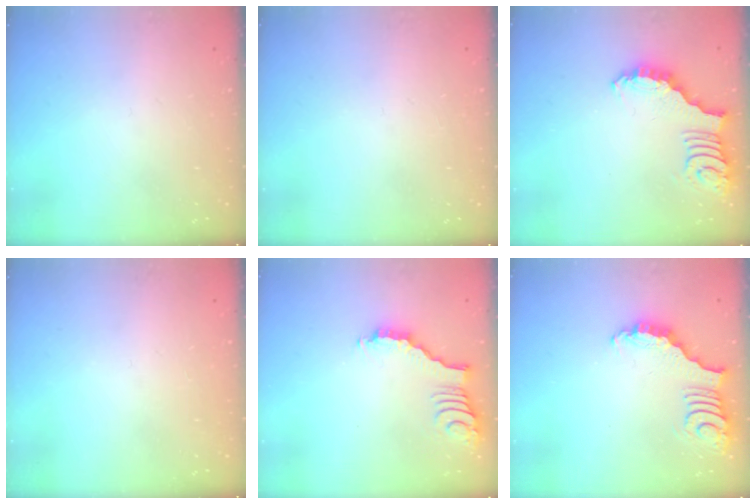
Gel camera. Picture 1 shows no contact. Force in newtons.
{"total": 0.0}
{"total": 2.7, "press": 2.7, "slide": 0.5}
{"total": 1.5, "press": 1.5, "slide": 0.1}
{"total": 2.6, "press": 2.6, "slide": 0.4}
{"total": 3.6, "press": 3.5, "slide": 0.7}